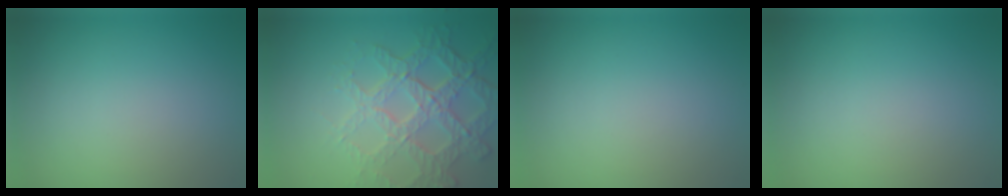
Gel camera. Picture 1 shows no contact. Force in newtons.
{"total": 6.8, "press": 5.0, "slide": 4.7}
{"total": 0.0}
{"total": 0.0}